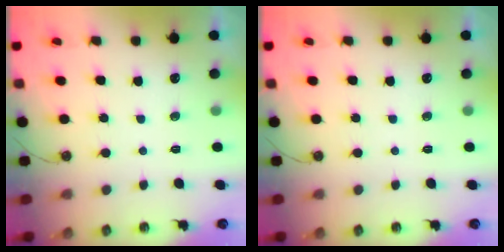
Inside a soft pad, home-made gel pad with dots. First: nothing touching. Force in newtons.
{"total": 0.0}